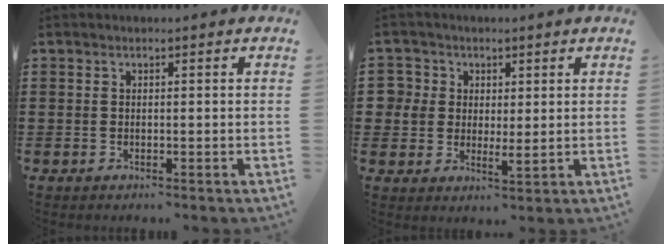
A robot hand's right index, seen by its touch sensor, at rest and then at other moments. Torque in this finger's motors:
{"motor_torque": [0.35, -0.28, 0.19, 0.05]}